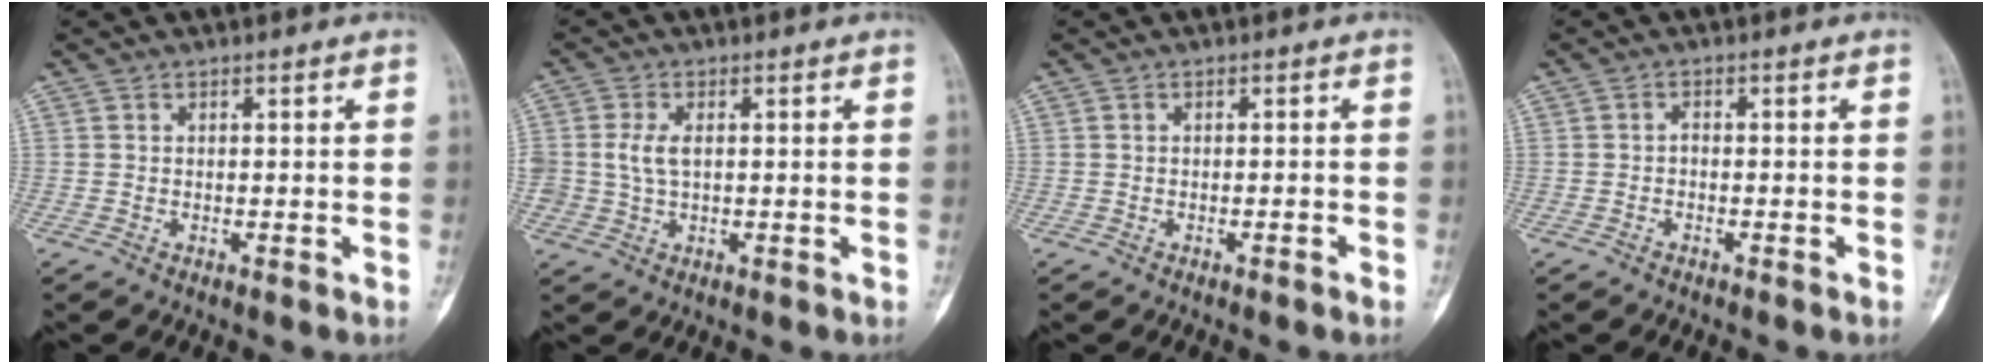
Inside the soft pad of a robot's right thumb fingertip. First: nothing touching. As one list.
[{"total": 3.9, "force": [0.4, 2.3, 3.1], "torque": [-0.069, 0.002, 0.011]}, {"total": 0.9, "force": [-0.6, 0.1, 0.8], "torque": [-0.019, 0.004, -0.006]}, {"total": 0.8, "force": [-0.4, 0.4, 0.6], "torque": [-0.010, 0.004, -0.012]}]